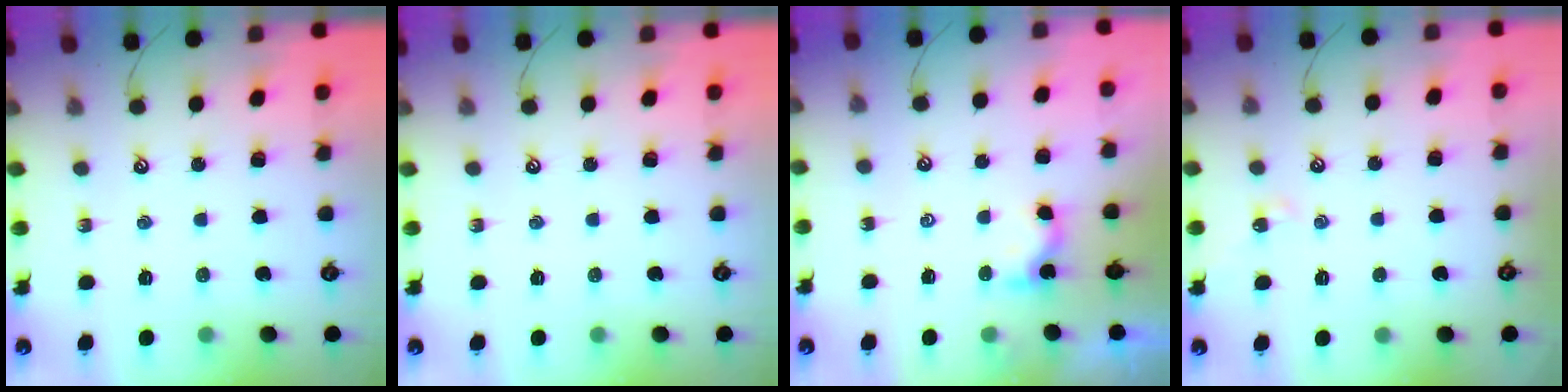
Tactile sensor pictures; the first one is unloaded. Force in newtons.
{"total": 0.0}
{"total": 2.2, "press": 2.1, "slide": 0.5}
{"total": 2.4, "press": 2.4, "slide": 0.5}